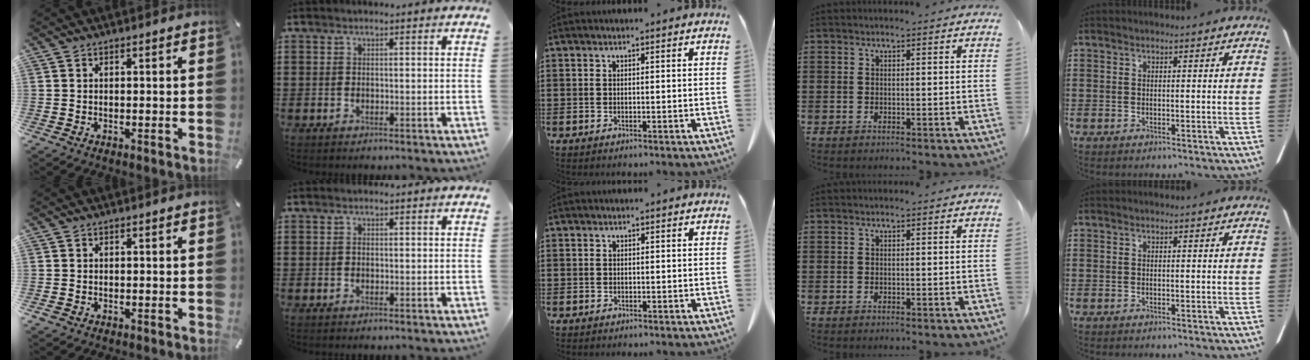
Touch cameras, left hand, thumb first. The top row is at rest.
{"thumb": {"total": 0.6, "force": [-0.3, 0.6, 0.1], "torque": [-0.001, 0.003, -0.008]}, "index": {"total": 0.6, "force": [0.0, 0.3, 0.5], "torque": [-0.012, 0.000, 0.001]}, "middle": {"total": 0.5, "force": [0.0, 0.5, 0.1], "torque": [-0.004, 0.002, -0.001]}}